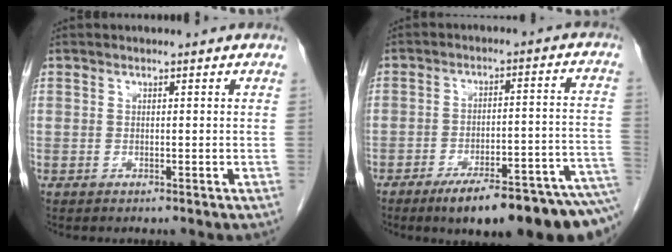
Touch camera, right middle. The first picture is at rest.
{"total": 17.5, "force": [-13.0, 1.6, 11.6], "torque": [-0.091, 0.024, -0.184]}